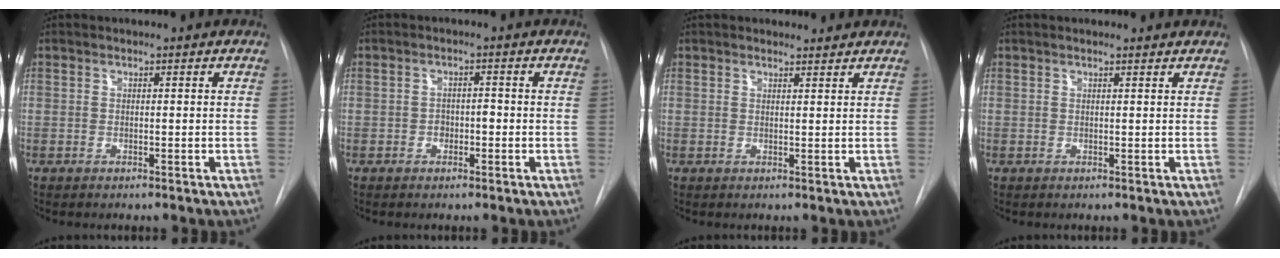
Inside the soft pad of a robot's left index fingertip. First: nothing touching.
{"total": 1.9, "force": [-0.6, 1.3, 1.3], "torque": [-0.013, 0.007, -0.010]}
{"total": 2.4, "force": [2.3, 0.6, 0.3], "torque": [-0.006, 0.010, 0.030]}
{"total": 2.5, "force": [2.3, 0.3, 1.0], "torque": [-0.016, 0.019, 0.027]}